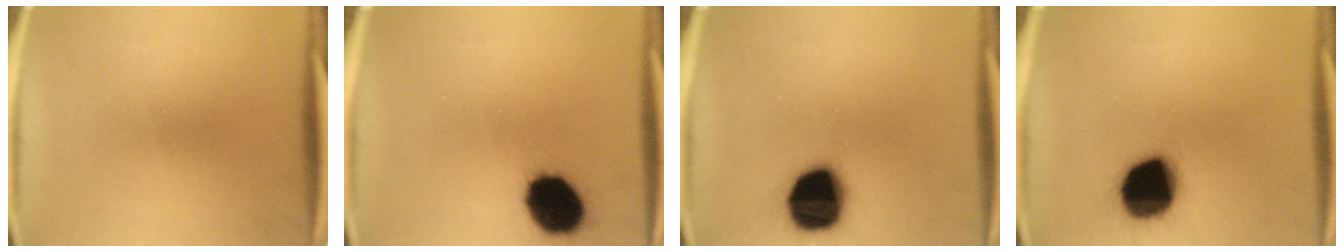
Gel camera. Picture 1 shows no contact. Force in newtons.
{"total": 14.7}
{"total": 19.4}
{"total": 19.1}